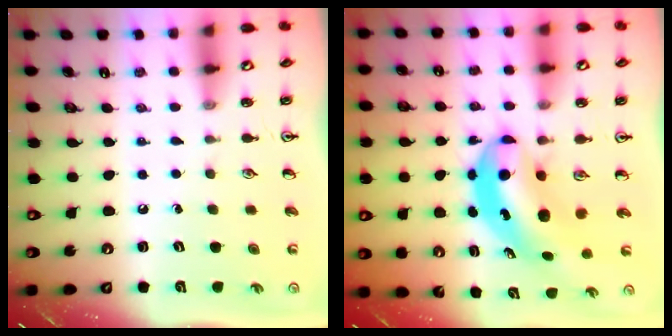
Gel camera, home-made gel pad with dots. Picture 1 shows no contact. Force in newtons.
{"total": 6.8, "press": 6.5, "slide": 2.2}